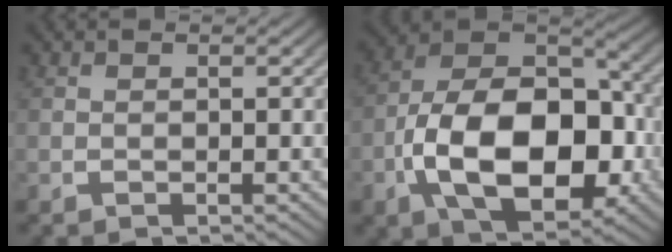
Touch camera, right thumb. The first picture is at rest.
{"total": 15.4, "force": [-2.8, 9.6, 11.7], "torque": [-0.244, -0.045, -0.026]}